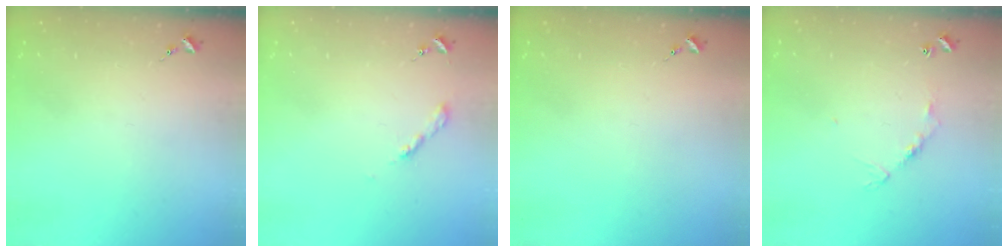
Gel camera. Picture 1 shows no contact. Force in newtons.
{"total": 3.1, "press": 3.1, "slide": 0.2}
{"total": 0.0}
{"total": 6.1, "press": 6.1, "slide": 0.5}